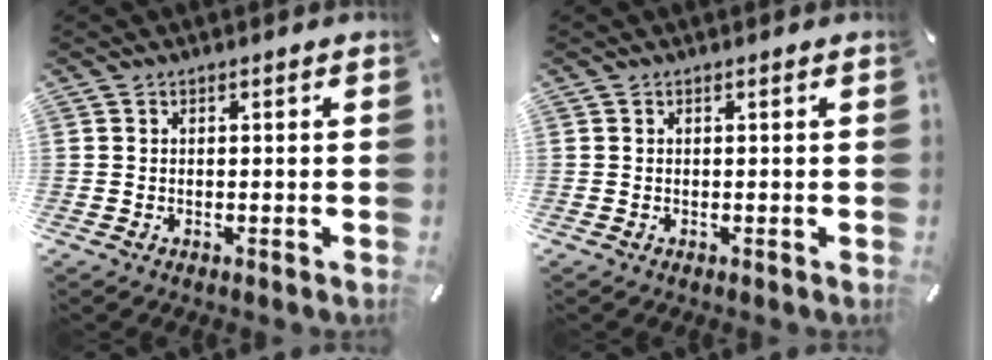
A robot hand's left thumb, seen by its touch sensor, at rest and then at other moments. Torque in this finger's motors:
{"motor_torque": [0.00, 0.00, 0.00, 0.00, 0.00]}